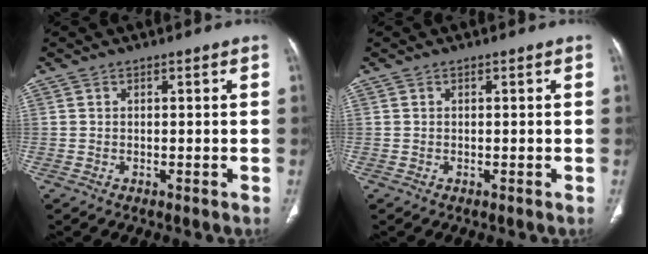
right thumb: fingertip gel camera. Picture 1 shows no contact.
{"total": 0.0}